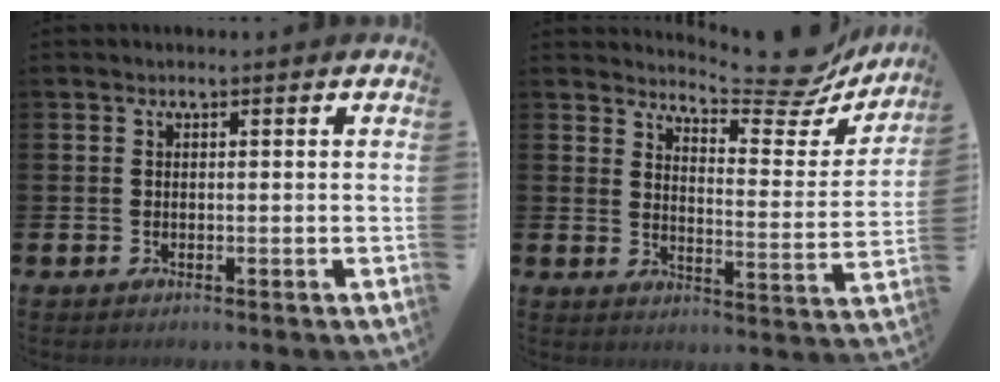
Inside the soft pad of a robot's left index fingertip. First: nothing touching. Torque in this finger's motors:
{"motor_torque": [0.94, -1.20, 0.09, 0.04]}